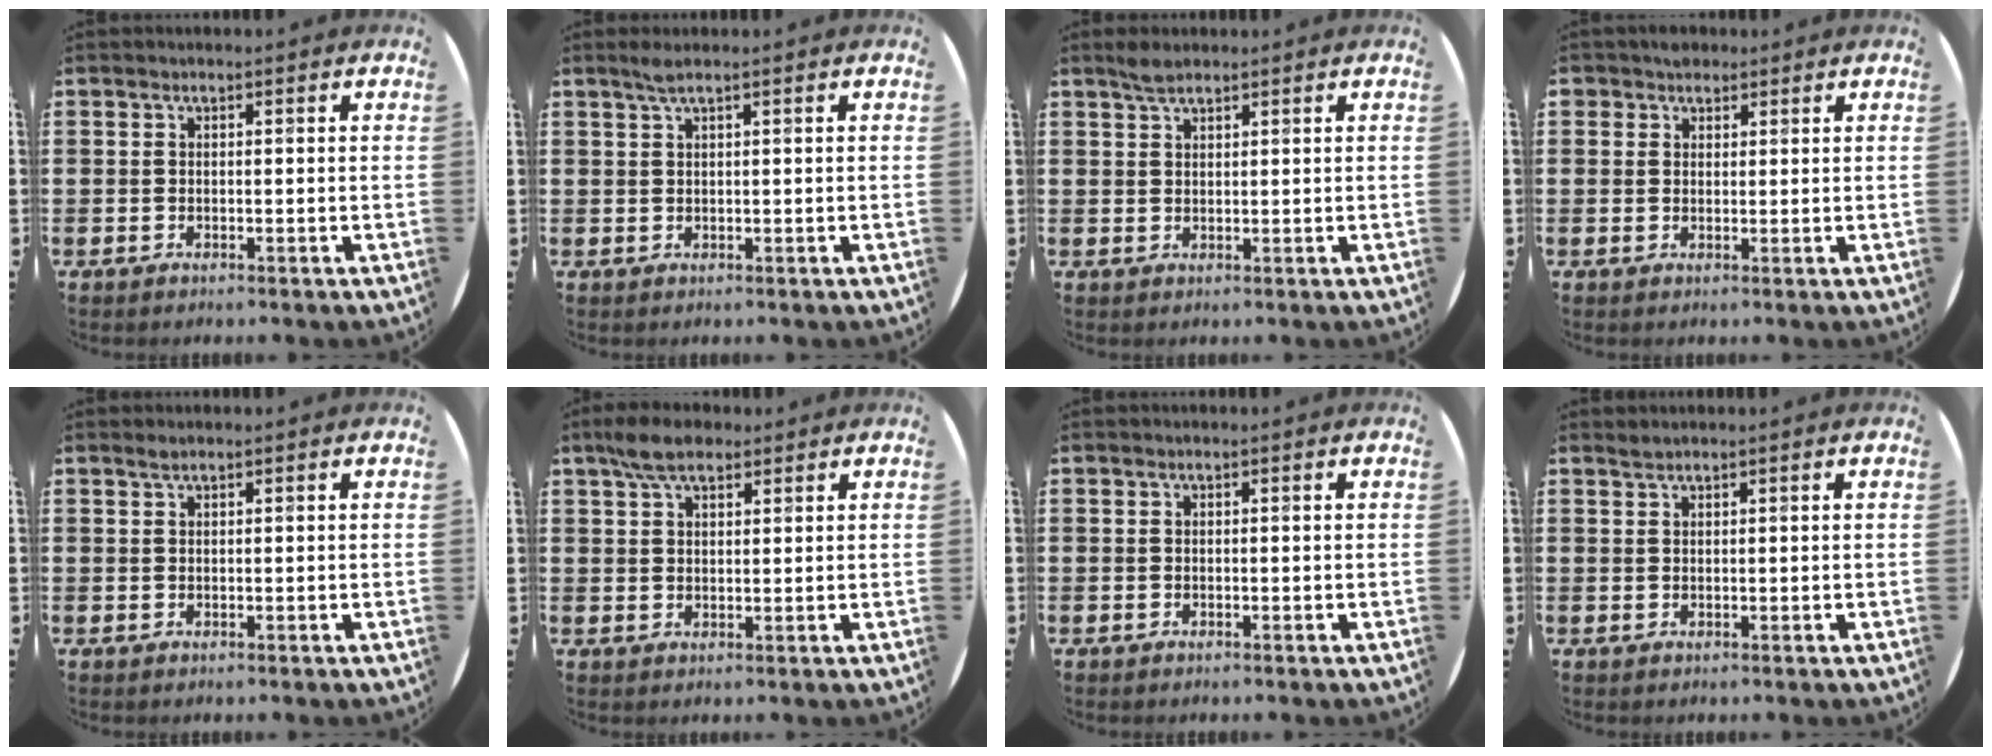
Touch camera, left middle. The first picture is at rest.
{"total": 1.3, "force": [0.9, -0.1, 0.9], "torque": [-0.018, 0.001, 0.015]}
{"total": 2.0, "force": [1.7, 0.6, 0.8], "torque": [-0.019, 0.003, 0.032]}
{"total": 1.9, "force": [1.5, 1.1, 0.0], "torque": [0.013, -0.002, 0.027]}
{"total": 0.7, "force": [0.6, 0.0, 0.3], "torque": [-0.007, 0.000, 0.011]}
{"total": 4.8, "force": [3.7, 2.1, 2.4], "torque": [-0.047, 0.002, 0.066]}
{"total": 0.0}
{"total": 0.7, "force": [0.7, -0.1, 0.0], "torque": [-0.001, -0.001, 0.014]}